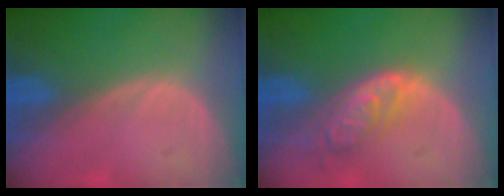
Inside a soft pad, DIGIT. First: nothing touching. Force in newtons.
{"total": 6.2, "press": 5.6, "slide": 2.8}